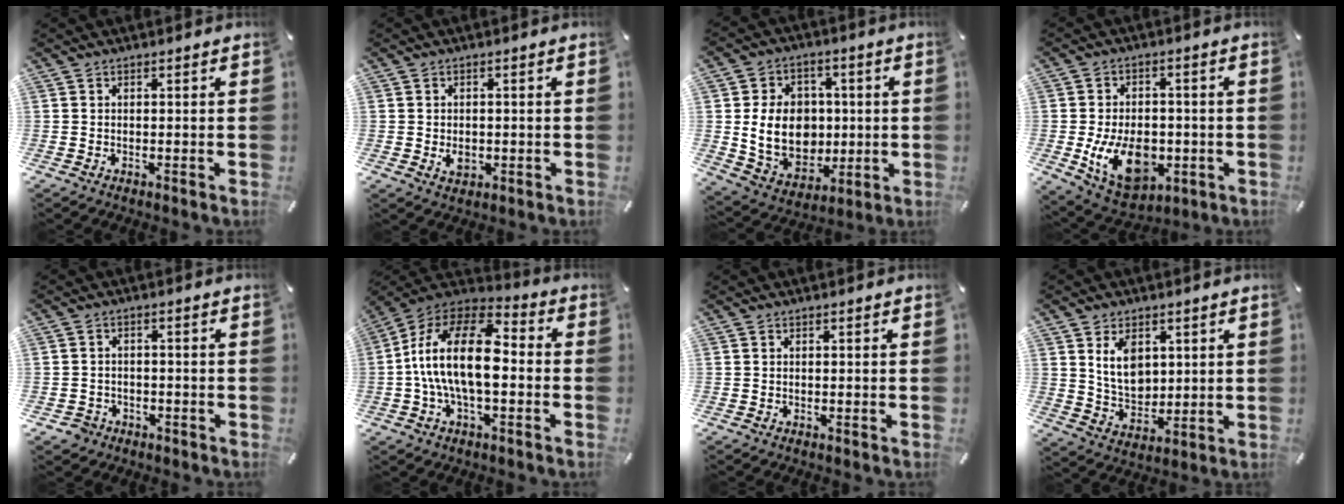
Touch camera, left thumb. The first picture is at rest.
{"total": 3.1, "force": [-0.6, 2.3, 2.0], "torque": [-0.035, -0.003, -0.013]}
{"total": 14.7, "force": [0.5, 12.4, 7.9], "torque": [-0.164, 0.008, 0.020]}
{"total": 14.6, "force": [-3.2, 9.9, 10.2], "torque": [-0.191, 0.001, -0.051]}
{"total": 3.6, "force": [-2.1, 2.8, 0.9], "torque": [-0.020, 0.008, -0.042]}
{"total": 18.9, "force": [-1.2, 9.8, 16.1], "torque": [-0.321, 0.009, -0.019]}
{"total": 0.0}
{"total": 9.2, "force": [3.5, 6.9, 5.1], "torque": [-0.089, -0.006, 0.064]}